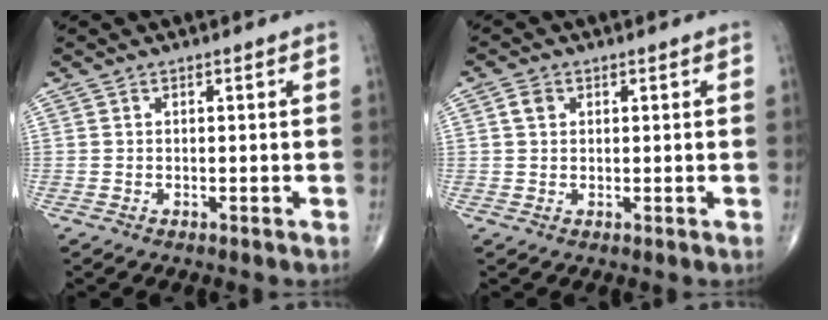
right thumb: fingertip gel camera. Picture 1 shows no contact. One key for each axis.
{"total": 2.2, "fx": 0.7, "fy": 1.7, "fz": 1.2, "tx": -0.020, "ty": 0.003, "tz": 0.013}